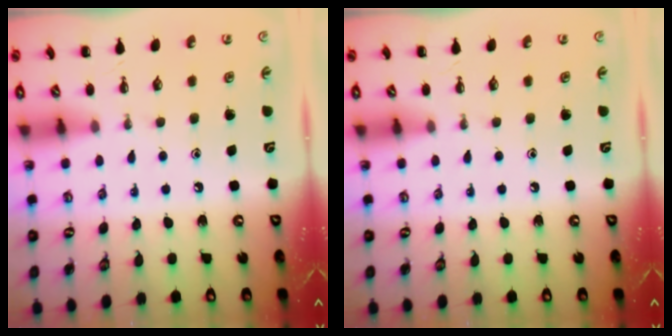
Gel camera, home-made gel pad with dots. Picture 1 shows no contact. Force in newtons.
{"total": 0.0}